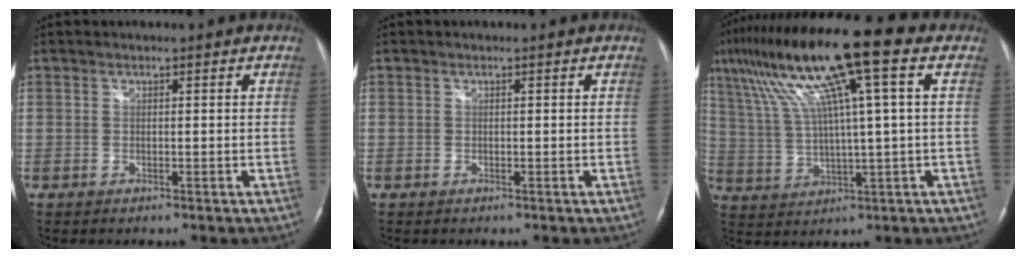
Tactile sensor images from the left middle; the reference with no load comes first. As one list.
[{"total": 0.0}, {"total": 17.6, "force": [8.0, 0.5, 15.7], "torque": [-0.282, 0.045, 0.137]}]